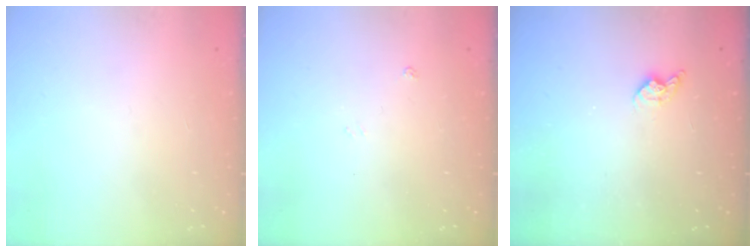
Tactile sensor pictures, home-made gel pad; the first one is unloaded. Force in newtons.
{"total": 3.4, "press": 3.3, "slide": 0.5}
{"total": 6.2, "press": 6.1, "slide": 1.0}